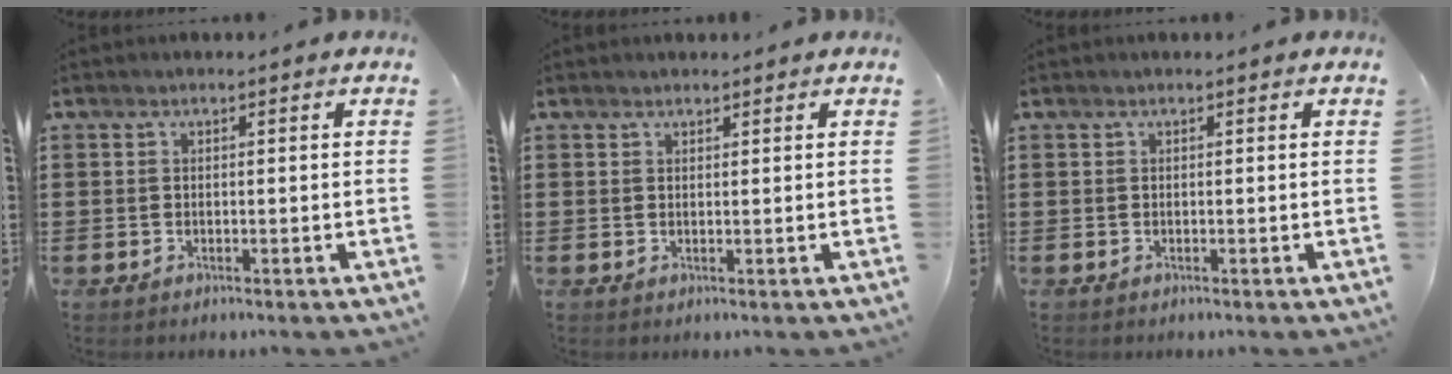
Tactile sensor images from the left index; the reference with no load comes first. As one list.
[{"total": 1.0, "force": [0.9, 0.3, 0.0], "torque": [-0.003, 0.001, 0.019]}, {"total": 0.0}]